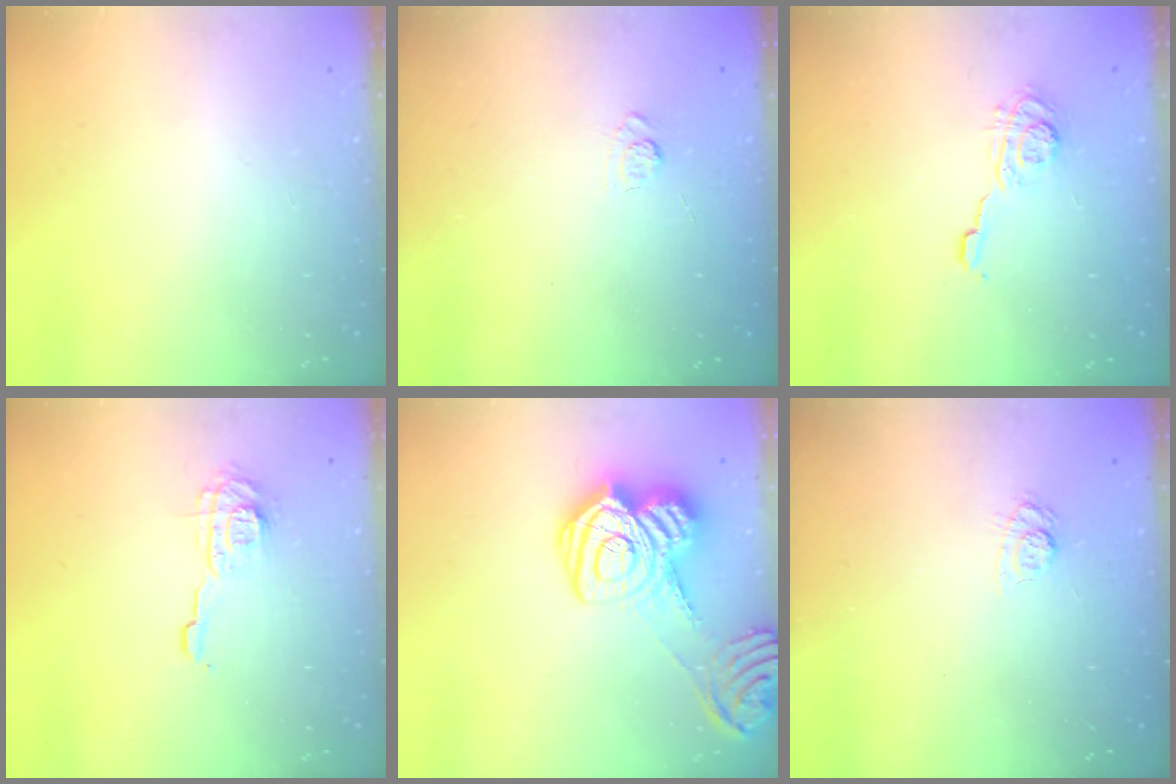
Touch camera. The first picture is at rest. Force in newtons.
{"total": 2.2, "press": 1.8, "slide": 1.3}
{"total": 6.1, "press": 6.1, "slide": 0.7}
{"total": 9.0, "press": 9.0, "slide": 0.4}
{"total": 17.8, "press": 17.8, "slide": 1.2}
{"total": 4.5, "press": 4.2, "slide": 1.7}